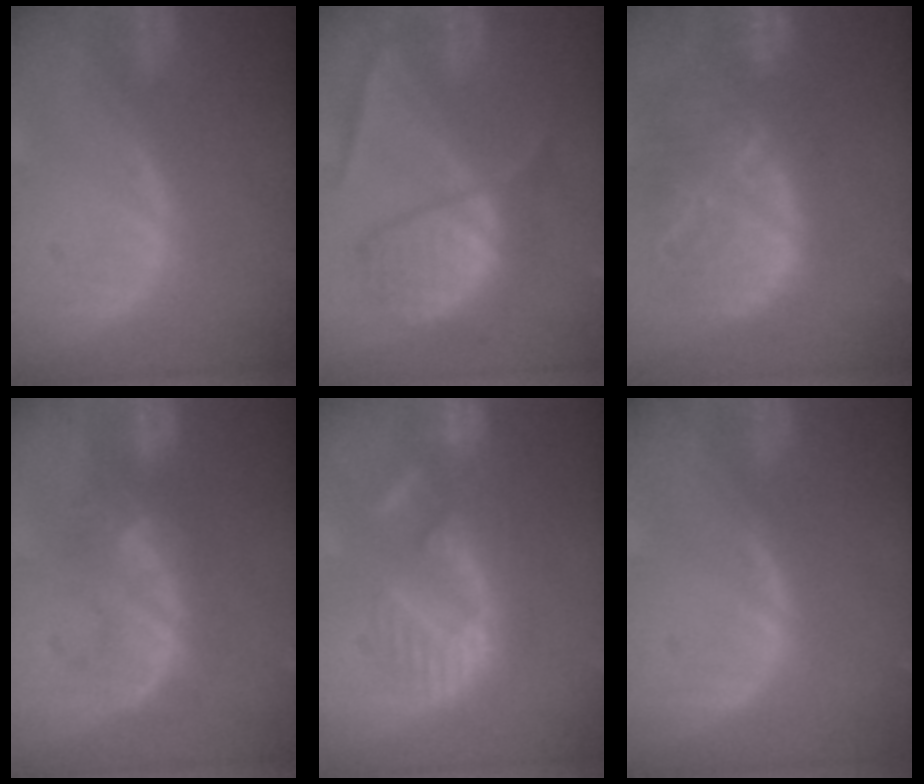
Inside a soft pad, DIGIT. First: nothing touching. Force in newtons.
{"total": 7.6, "press": 7.6, "slide": 0.3}
{"total": 13.4, "press": 11.5, "slide": 7.0}
{"total": 8.3, "press": 7.7, "slide": 3.1}
{"total": 9.6, "press": 9.4, "slide": 2.2}
{"total": 0.5, "press": 0.5, "slide": 0.2}